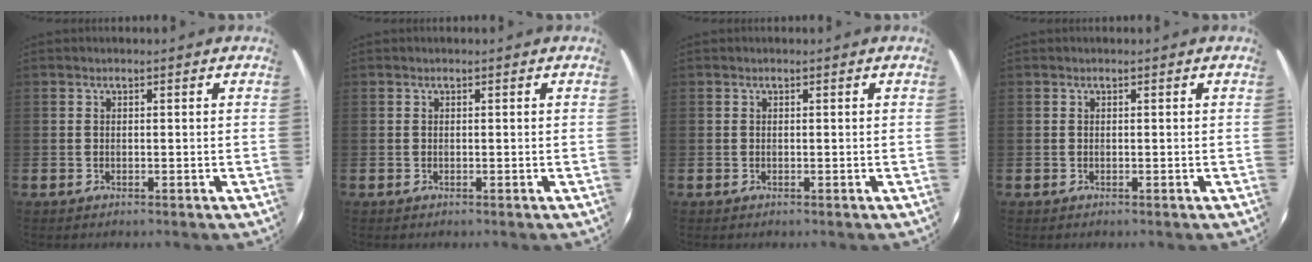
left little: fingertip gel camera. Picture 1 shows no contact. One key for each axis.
{"total": 0.0}
{"total": 0.0}
{"total": 0.0}